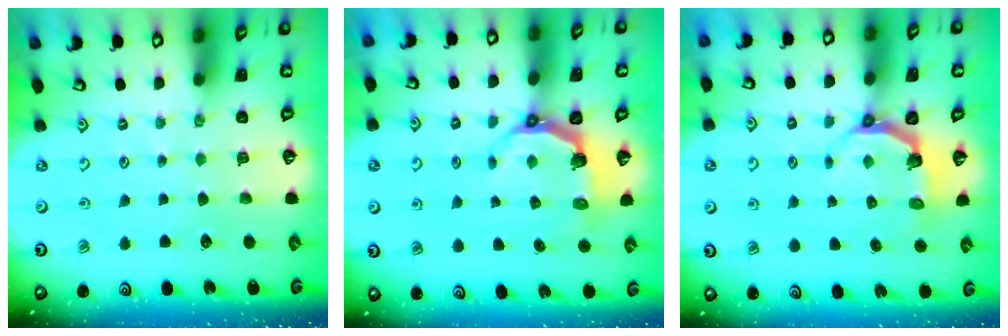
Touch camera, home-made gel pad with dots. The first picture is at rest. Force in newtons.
{"total": 5.0, "press": 3.4, "slide": 3.7}
{"total": 4.8, "press": 3.3, "slide": 3.4}